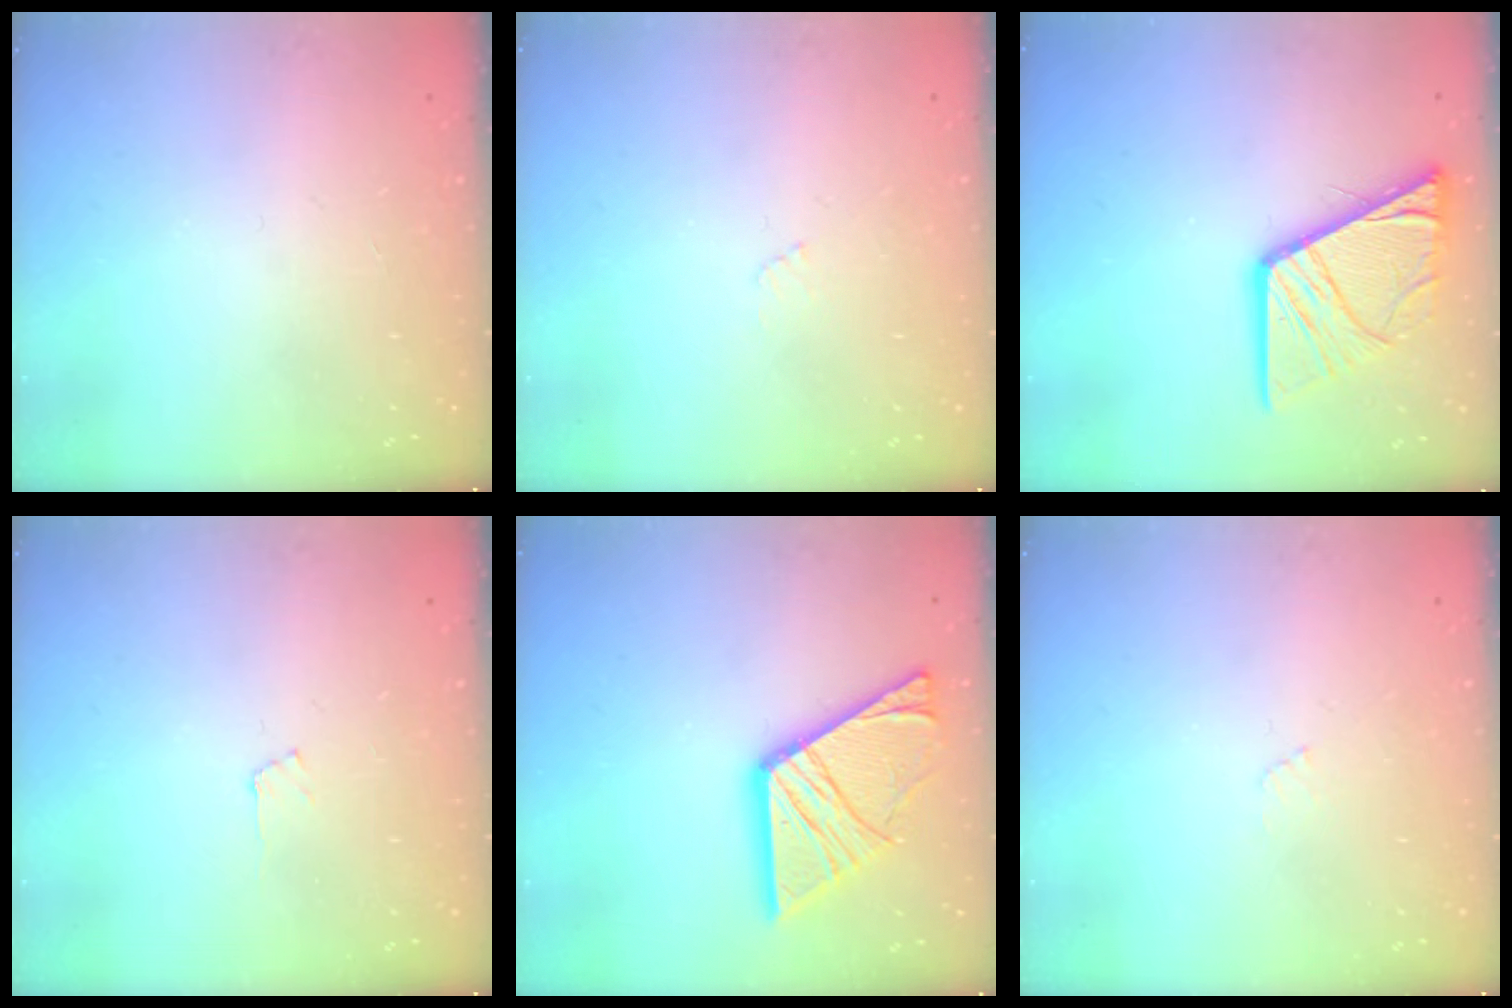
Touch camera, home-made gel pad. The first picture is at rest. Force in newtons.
{"total": 2.7, "press": 2.6, "slide": 0.5}
{"total": 15.7, "press": 15.7, "slide": 1.6}
{"total": 3.1, "press": 3.1, "slide": 0.4}
{"total": 18.4, "press": 18.3, "slide": 1.8}
{"total": 2.7, "press": 2.6, "slide": 0.5}